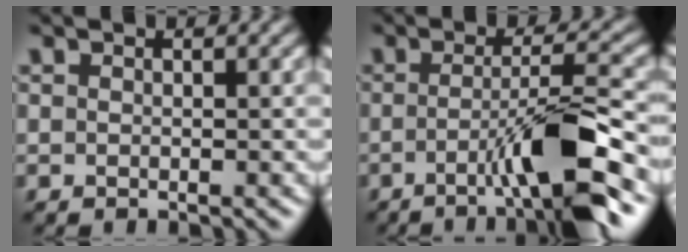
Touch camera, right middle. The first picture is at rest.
{"total": 7.9, "force": [-2.7, 1.2, 7.3], "torque": [-0.108, 0.009, -0.054]}